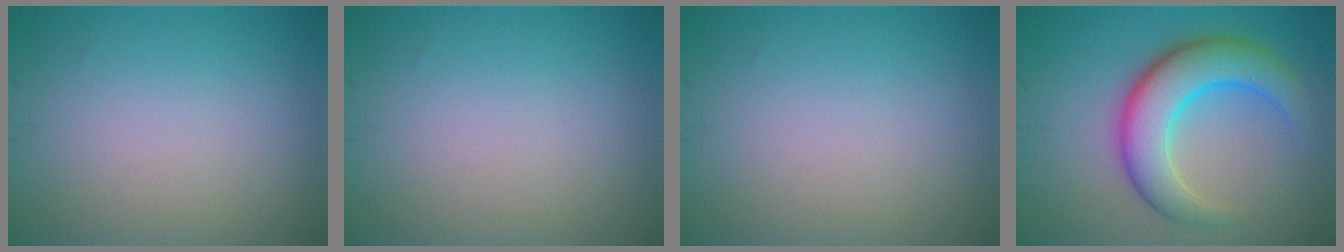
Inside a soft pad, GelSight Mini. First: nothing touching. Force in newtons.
{"total": 0.0}
{"total": 0.0}
{"total": 7.2, "press": 7.2, "slide": 0.3}